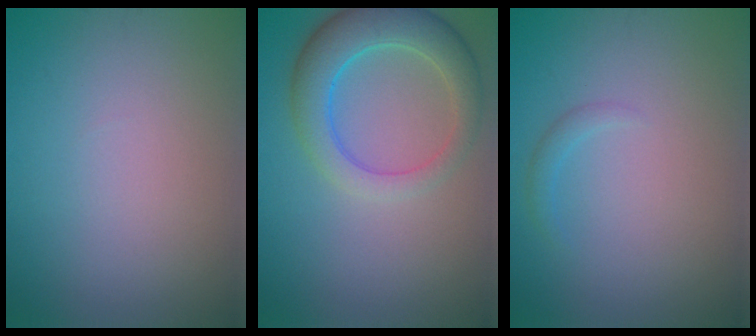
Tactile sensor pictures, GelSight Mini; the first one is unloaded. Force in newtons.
{"total": 5.4, "press": 5.4, "slide": 0.3}
{"total": 0.9, "press": 0.9, "slide": 0.0}